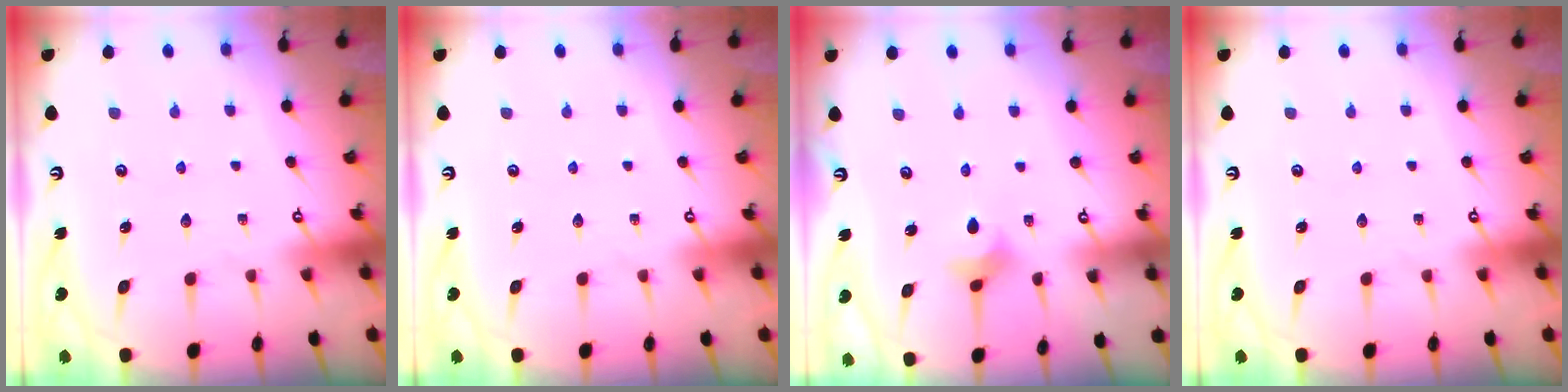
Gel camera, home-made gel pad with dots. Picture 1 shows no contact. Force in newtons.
{"total": 0.0}
{"total": 2.2, "press": 2.2, "slide": 0.2}
{"total": 0.0}